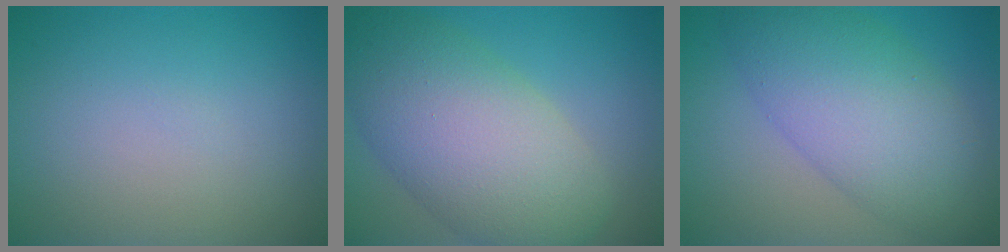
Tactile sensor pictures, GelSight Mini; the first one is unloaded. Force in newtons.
{"total": 10.4, "press": 10.4, "slide": 0.6}
{"total": 8.2, "press": 8.2, "slide": 0.2}